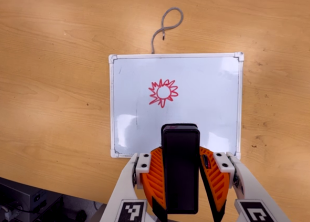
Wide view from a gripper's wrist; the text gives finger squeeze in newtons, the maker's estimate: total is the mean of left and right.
{"total": 6.7, "left": 5.4, "right": 7.9}